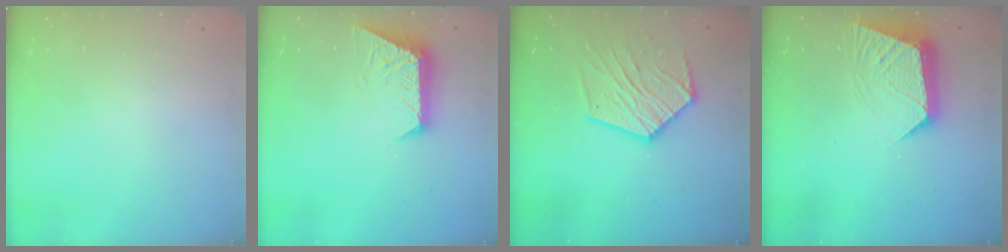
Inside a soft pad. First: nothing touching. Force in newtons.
{"total": 9.7, "press": 9.7, "slide": 0.2}
{"total": 14.1, "press": 14.1, "slide": 0.8}
{"total": 10.4, "press": 10.4, "slide": 0.7}